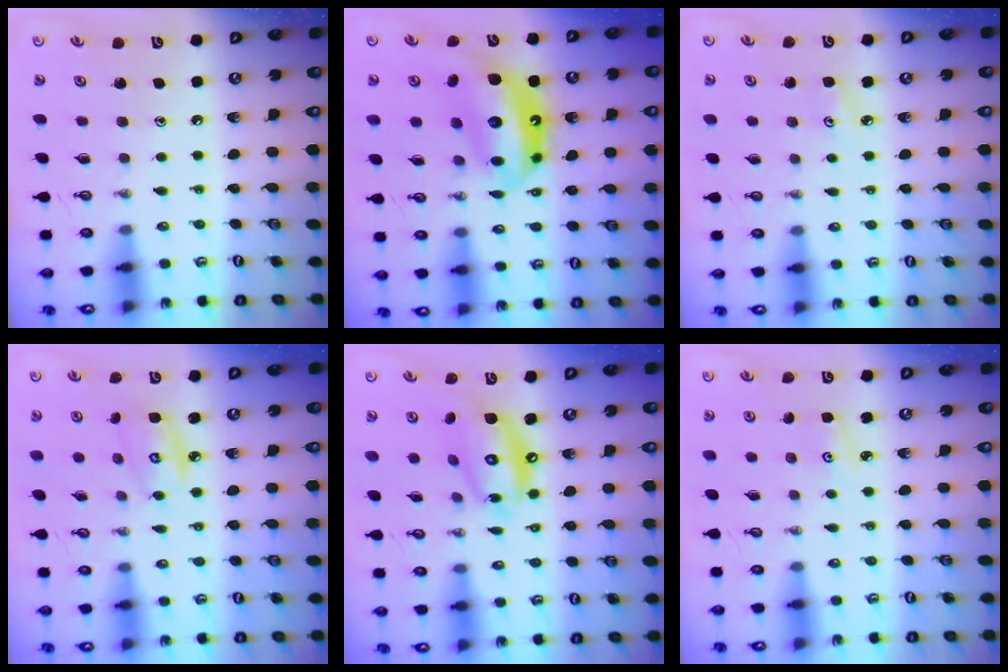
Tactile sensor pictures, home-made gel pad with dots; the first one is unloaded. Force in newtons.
{"total": 14.3, "press": 14.2, "slide": 1.7}
{"total": 3.4, "press": 3.3, "slide": 0.4}
{"total": 5.5, "press": 5.5, "slide": 0.3}
{"total": 14.2, "press": 14.1, "slide": 1.2}
{"total": 2.7, "press": 2.6, "slide": 0.4}